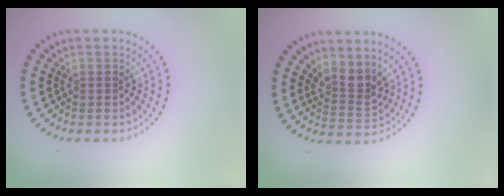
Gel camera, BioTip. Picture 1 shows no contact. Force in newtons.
{"total": 2.8, "press": 2.2, "slide": 1.7}